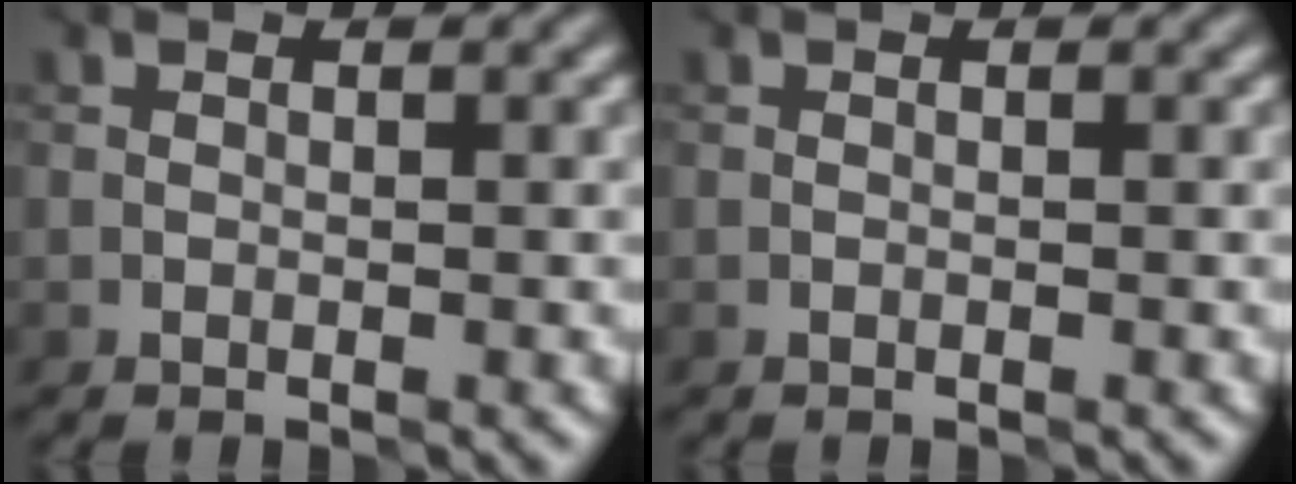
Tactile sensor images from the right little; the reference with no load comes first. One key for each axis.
{"total": 0.0}